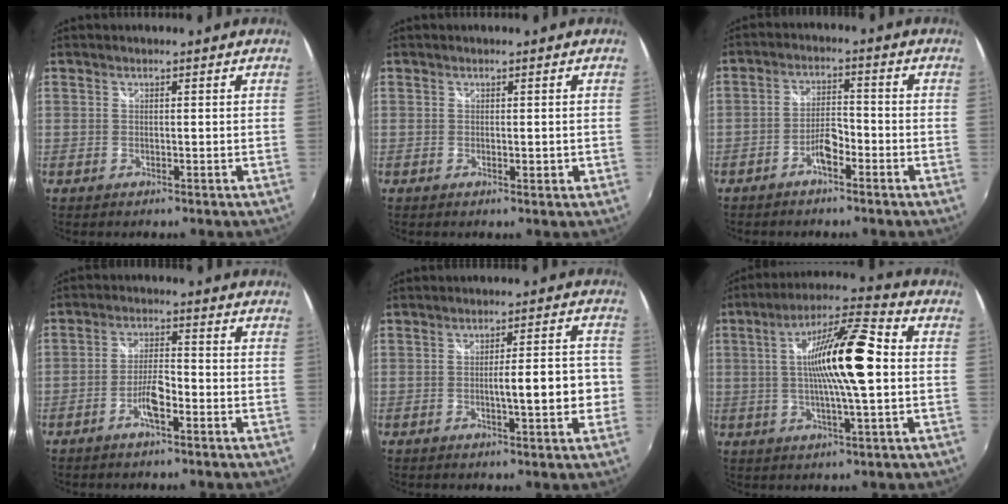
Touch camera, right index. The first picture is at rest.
{"total": 1.5, "force": [-0.1, 0.6, 1.4], "torque": [-0.018, -0.001, -0.001]}
{"total": 4.4, "force": [-2.8, 1.4, 3.1], "torque": [-0.066, 0.008, -0.048]}
{"total": 5.0, "force": [-2.7, 1.2, 4.1], "torque": [-0.086, 0.004, -0.050]}
{"total": 8.1, "force": [-1.6, 1.5, 7.7], "torque": [-0.119, 0.001, -0.017]}
{"total": 15.0, "force": [0.5, 2.0, 14.9], "torque": [-0.265, 0.011, 0.000]}